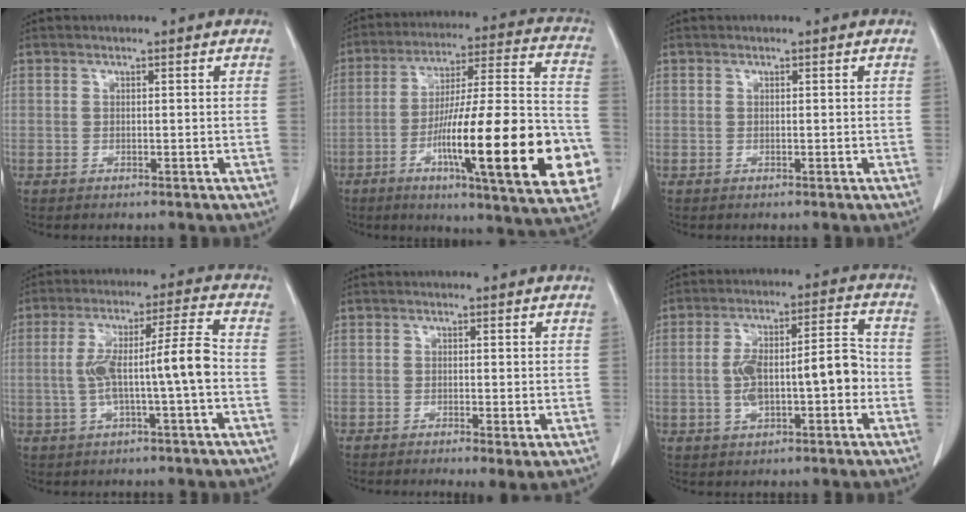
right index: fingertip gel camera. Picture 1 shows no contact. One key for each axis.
{"total": 27.7, "fx": -8.0, "fy": 3.0, "fz": 26.4, "tx": -0.342, "ty": -0.008, "tz": -0.120}
{"total": 0.0}
{"total": 9.6, "fx": -1.4, "fy": 0.1, "fz": 9.5, "tx": -0.174, "ty": 0.027, "tz": -0.024}
{"total": 2.2, "fx": -0.8, "fy": 0.4, "fz": 2.0, "tx": -0.027, "ty": -0.006, "tz": -0.007}
{"total": 10.9, "fx": -1.8, "fy": 3.3, "fz": 10.2, "tx": -0.179, "ty": 0.033, "tz": -0.024}